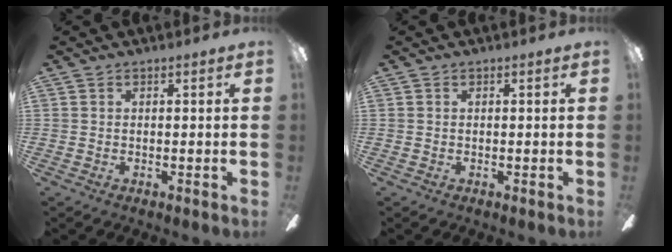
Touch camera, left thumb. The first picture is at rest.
{"total": 0.0}